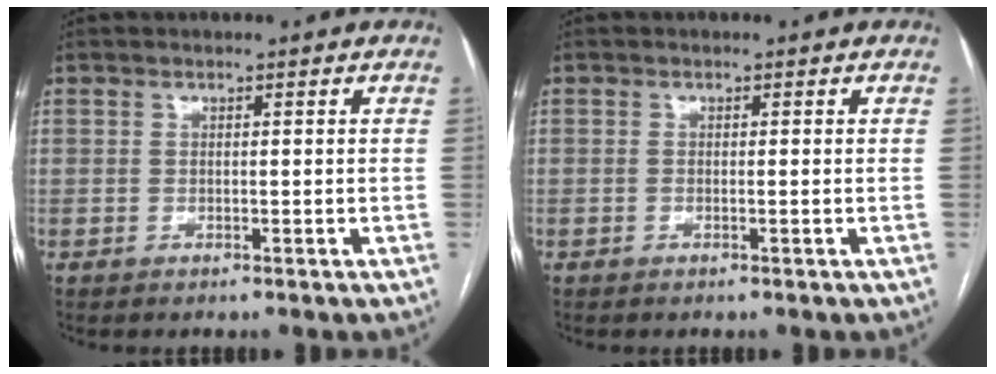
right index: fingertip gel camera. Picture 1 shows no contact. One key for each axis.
{"total": 0.0}